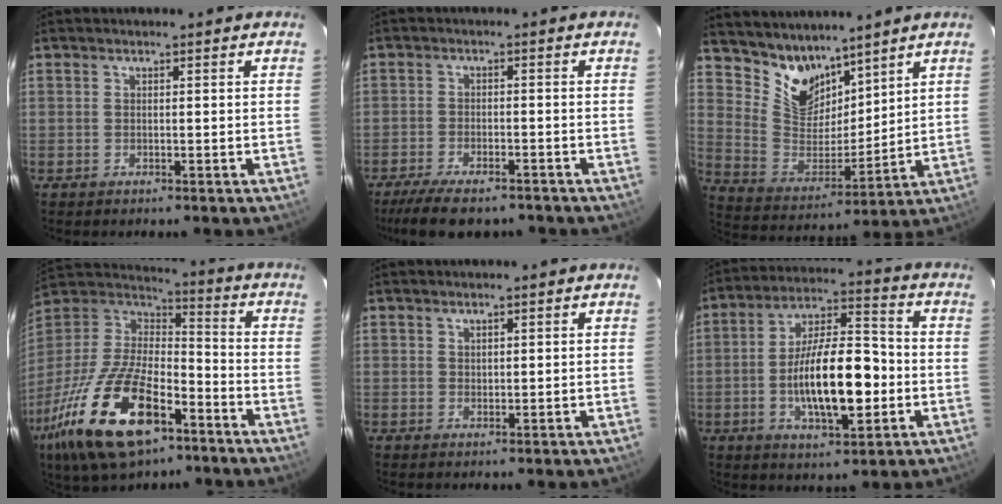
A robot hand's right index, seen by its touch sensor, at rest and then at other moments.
{"total": 11.7, "force": [-9.4, 3.7, 5.9], "torque": [-0.133, -0.022, -0.154]}
{"total": 11.4, "force": [9.1, 6.0, 3.4], "torque": [-0.069, -0.002, 0.185]}
{"total": 26.5, "force": [-14.2, 11.9, 19.0], "torque": [-0.396, -0.039, -0.248]}
{"total": 1.1, "force": [0.8, 0.7, 0.3], "torque": [-0.003, 0.003, 0.015]}
{"total": 16.1, "force": [-3.1, 6.0, 14.7], "torque": [-0.265, 0.008, -0.050]}